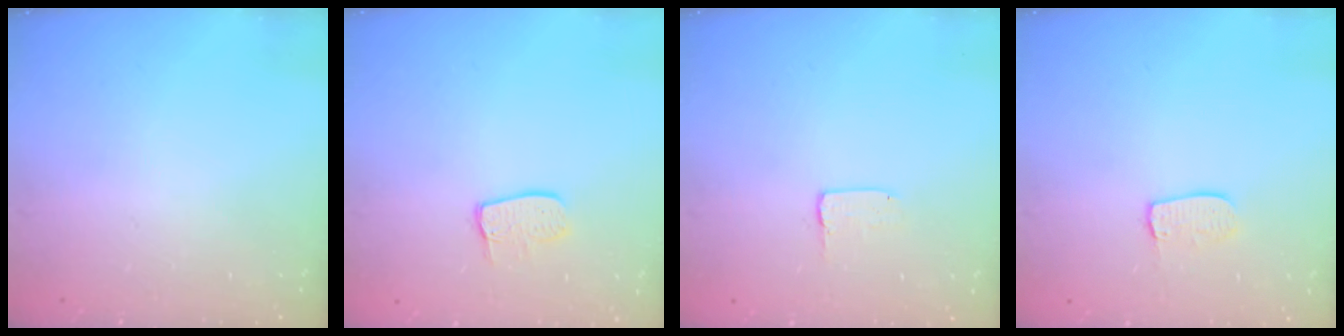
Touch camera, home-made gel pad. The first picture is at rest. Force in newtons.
{"total": 7.5, "press": 7.5, "slide": 0.6}
{"total": 2.0, "press": 2.0, "slide": 0.0}
{"total": 6.6, "press": 6.6, "slide": 0.5}